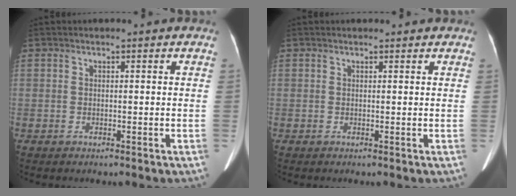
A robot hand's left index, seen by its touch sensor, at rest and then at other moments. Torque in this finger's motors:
{"motor_torque": [-1.47, 0.67, -1.06, -0.19]}